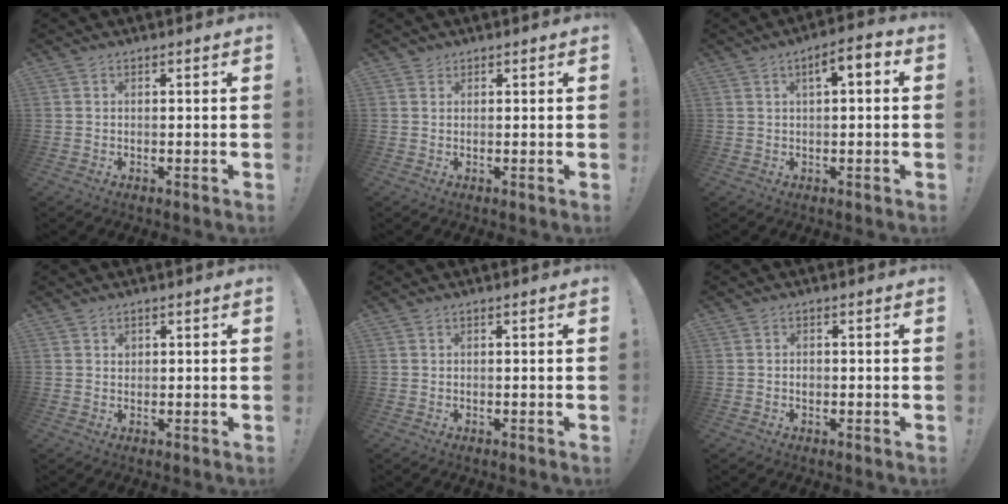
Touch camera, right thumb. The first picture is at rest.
{"total": 1.7, "force": [1.4, 1.0, 0.0], "torque": [0.006, -0.004, 0.026]}
{"total": 5.0, "force": [1.3, 1.6, 4.6], "torque": [-0.069, -0.002, 0.015]}
{"total": 1.0, "force": [0.5, 0.9, 0.2], "torque": [0.010, -0.005, 0.006]}
{"total": 0.0}
{"total": 1.1, "force": [-0.4, 0.9, 0.3], "torque": [0.003, 0.001, -0.009]}